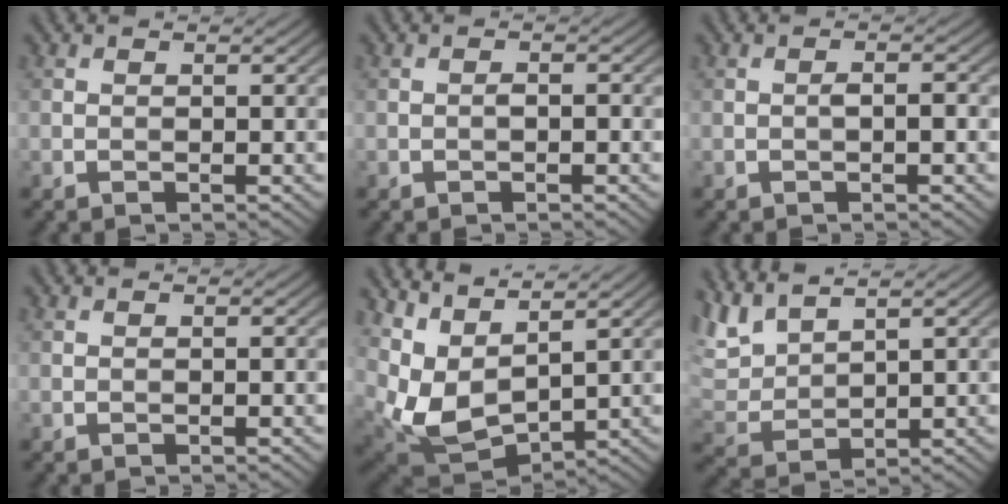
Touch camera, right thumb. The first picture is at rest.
{"total": 0.8, "force": [-0.4, 0.3, 0.7], "torque": [-0.012, 0.004, -0.007]}
{"total": 1.4, "force": [-0.4, 0.4, 1.3], "torque": [-0.022, 0.006, -0.009]}
{"total": 0.0}
{"total": 9.0, "force": [4.0, 4.4, 6.8], "torque": [-0.175, -0.009, 0.091]}
{"total": 6.3, "force": [5.0, 1.8, 3.3], "torque": [-0.096, 0.009, 0.106]}